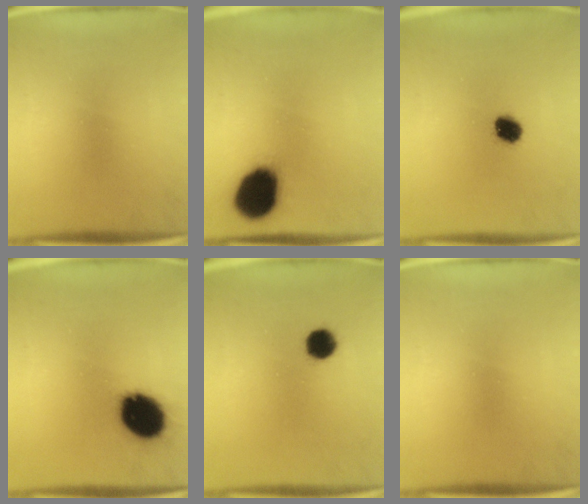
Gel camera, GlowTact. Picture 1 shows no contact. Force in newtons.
{"total": 15.2}
{"total": 5.5}
{"total": 14.8}
{"total": 5.3}
{"total": 0.0}